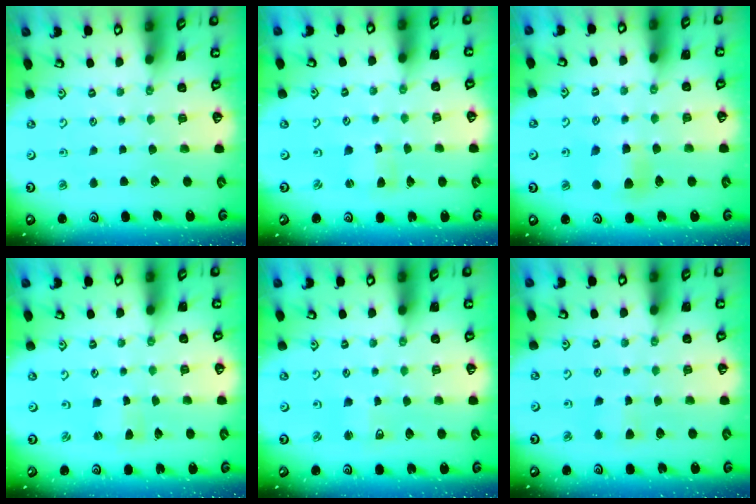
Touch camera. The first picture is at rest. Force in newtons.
{"total": 1.6, "press": 1.6, "slide": 0.2}
{"total": 6.4, "press": 6.3, "slide": 0.4}
{"total": 0.0}
{"total": 3.2, "press": 3.2, "slide": 0.6}
{"total": 2.9, "press": 2.9, "slide": 0.5}